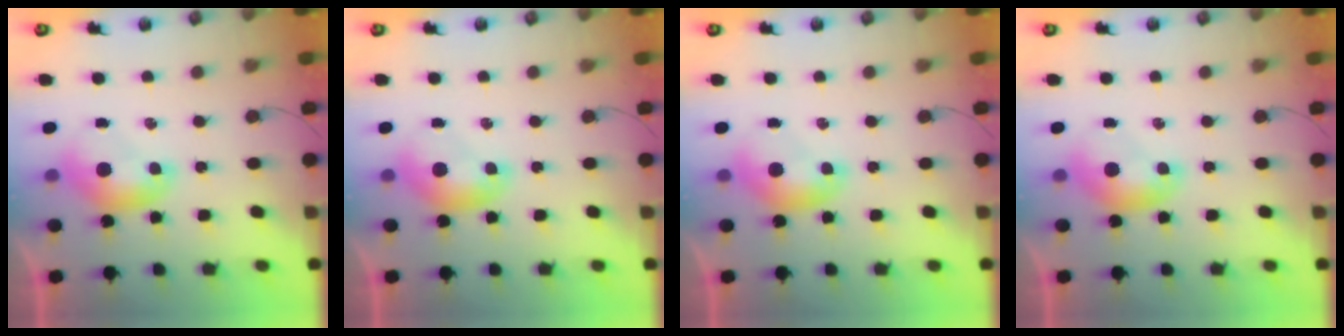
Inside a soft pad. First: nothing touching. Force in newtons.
{"total": 0.0}
{"total": 0.0}
{"total": 0.0}